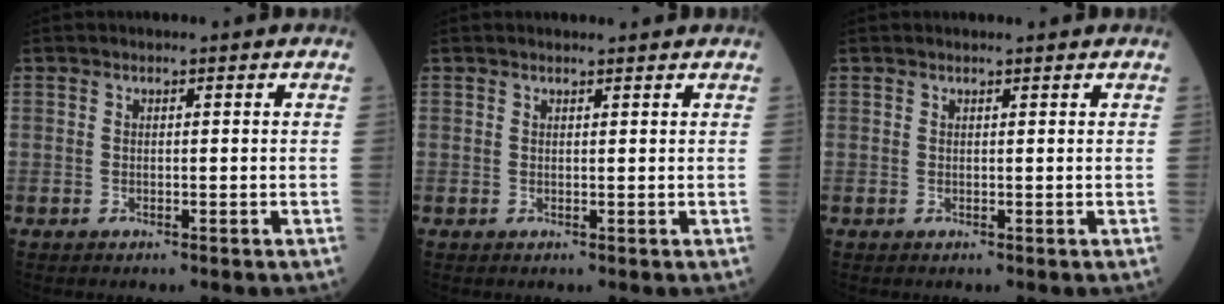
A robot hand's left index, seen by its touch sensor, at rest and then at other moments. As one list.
[{"total": 1.6, "force": [1.6, 0.1, 0.2], "torque": [-0.009, 0.006, 0.022]}, {"total": 0.9, "force": [0.9, 0.0, 0.1], "torque": [-0.009, 0.003, 0.012]}]